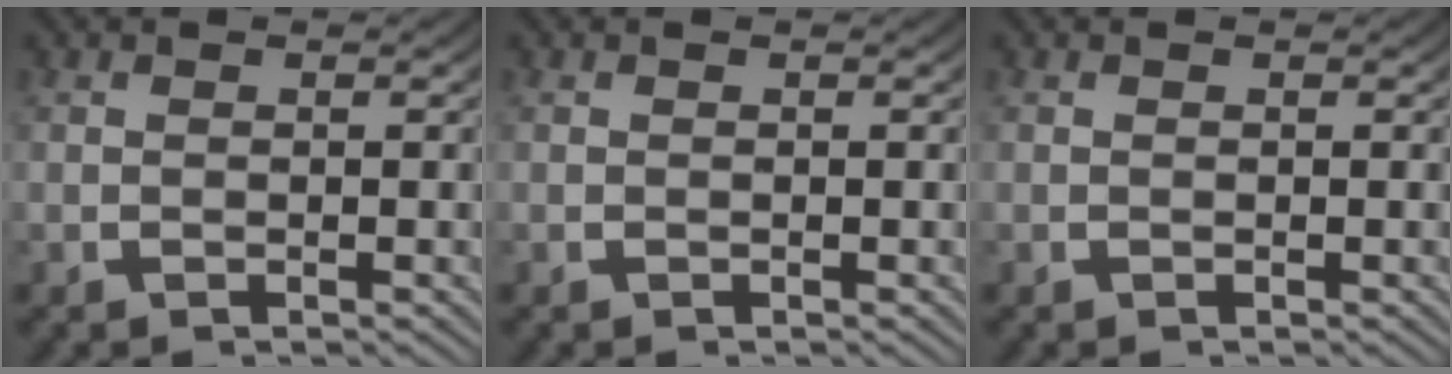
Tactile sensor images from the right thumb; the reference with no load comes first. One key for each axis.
{"total": 0.0}
{"total": 0.0}